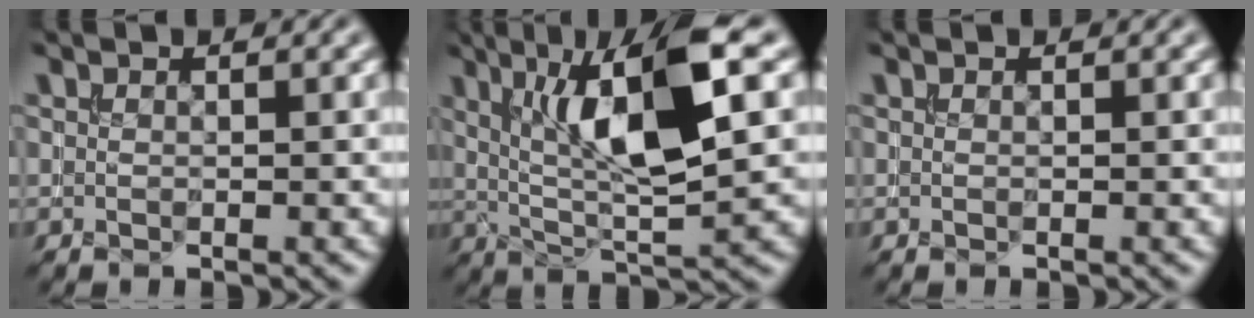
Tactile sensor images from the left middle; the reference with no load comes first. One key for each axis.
{"total": 9.4, "fx": 2.5, "fy": 2.2, "fz": 8.8, "tx": -0.149, "ty": -0.002, "tz": 0.049}
{"total": 0.0}